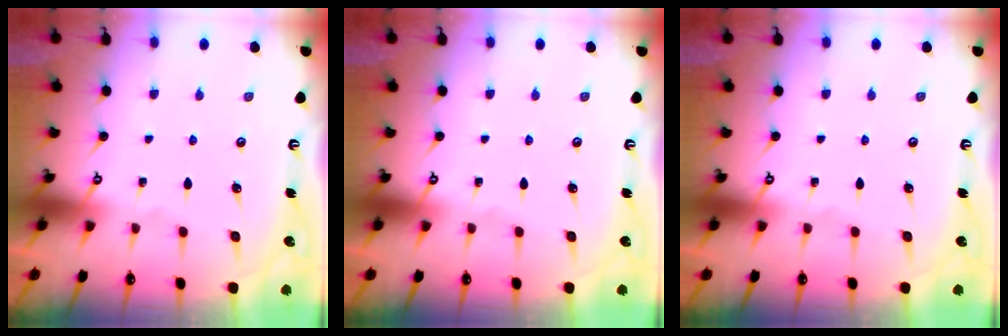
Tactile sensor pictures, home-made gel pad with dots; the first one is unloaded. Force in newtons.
{"total": 0.0}
{"total": 0.0}